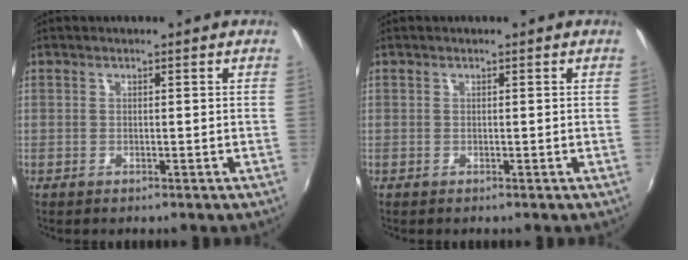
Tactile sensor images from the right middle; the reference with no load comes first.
{"total": 0.0}